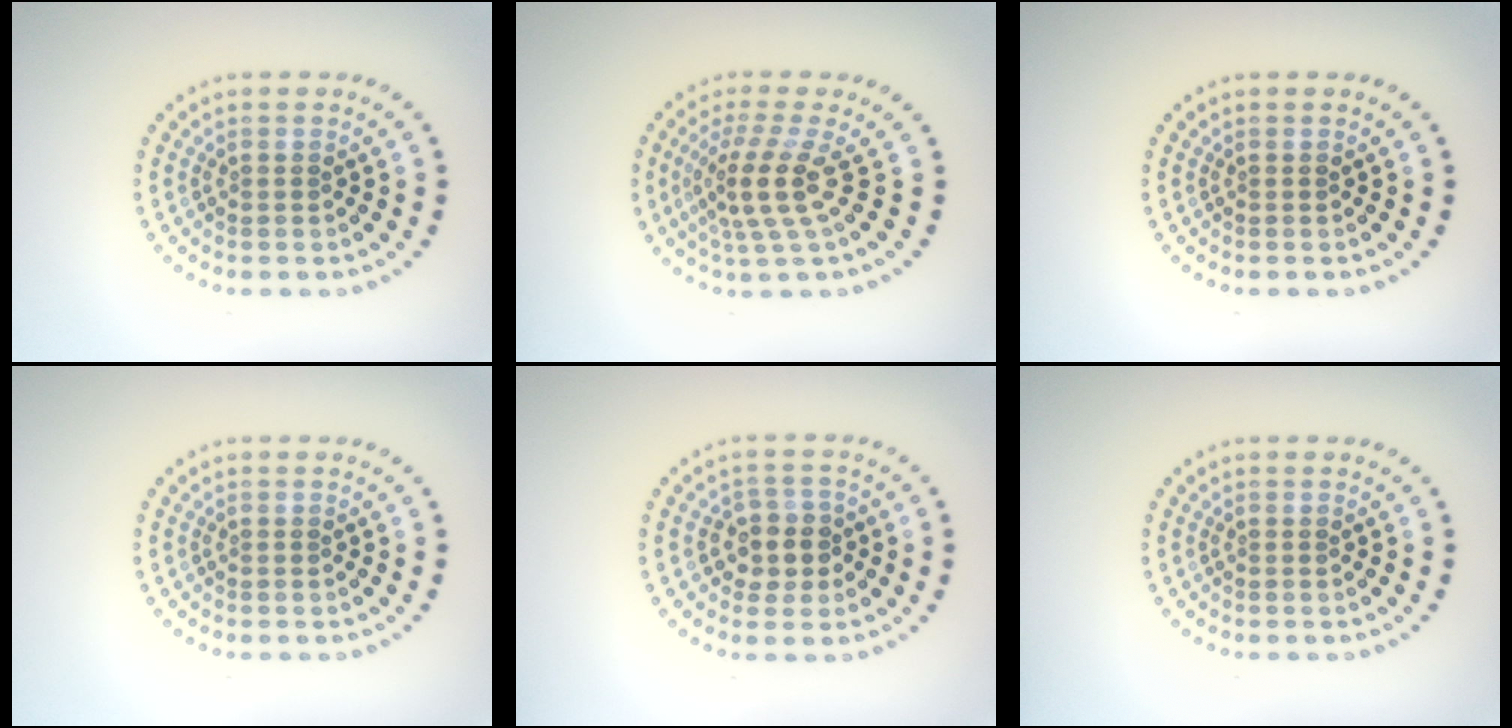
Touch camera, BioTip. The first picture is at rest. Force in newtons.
{"total": 3.8, "press": 2.7, "slide": 2.8}
{"total": 0.0}
{"total": 0.0}
{"total": 2.8, "press": 2.7, "slide": 0.8}
{"total": 0.0}